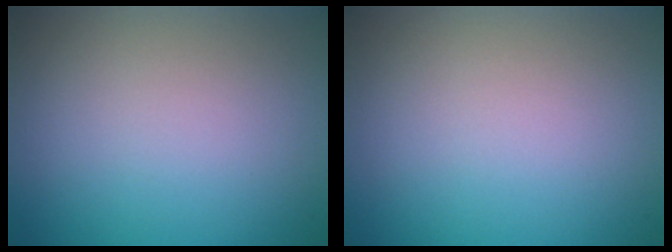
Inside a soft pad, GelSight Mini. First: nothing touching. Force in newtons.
{"total": 0.0}